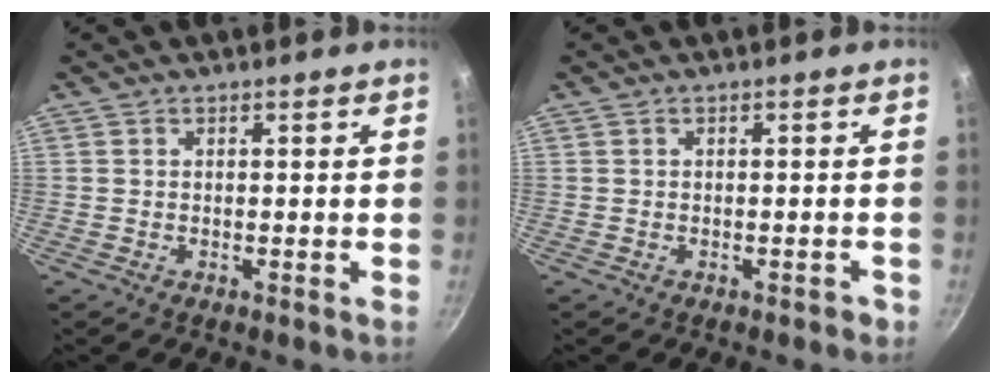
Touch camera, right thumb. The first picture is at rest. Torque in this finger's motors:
{"motor_torque": [-0.13, 0.31, -0.03, 0.02, 0.02]}